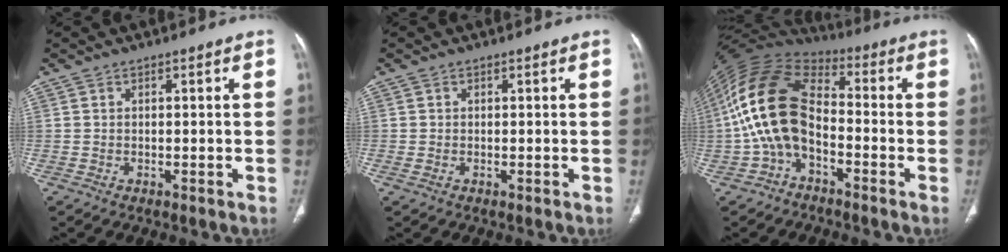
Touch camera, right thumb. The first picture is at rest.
{"total": 0.6, "force": [-0.1, 0.5, 0.4], "torque": [-0.012, -0.001, -0.001]}
{"total": 15.8, "force": [-3.1, 9.8, 12.0], "torque": [-0.232, 0.049, -0.067]}